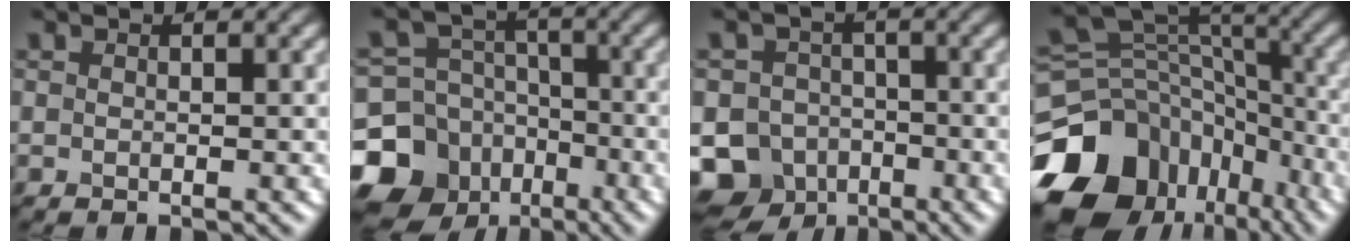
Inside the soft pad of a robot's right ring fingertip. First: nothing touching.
{"total": 13.8, "force": [-6.7, 11.5, 3.5], "torque": [-0.090, -0.038, -0.129]}
{"total": 9.9, "force": [-5.6, 7.8, 2.4], "torque": [-0.026, -0.027, -0.121]}
{"total": 16.6, "force": [-9.0, 12.4, 6.4], "torque": [-0.154, -0.012, -0.123]}